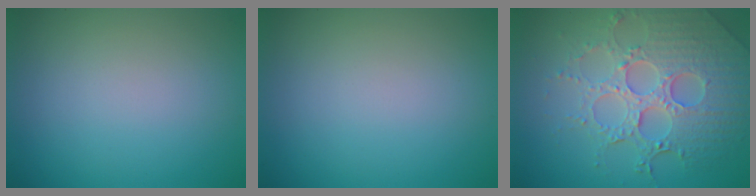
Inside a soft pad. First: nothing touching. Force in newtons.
{"total": 0.0}
{"total": 7.6, "press": 5.6, "slide": 5.1}